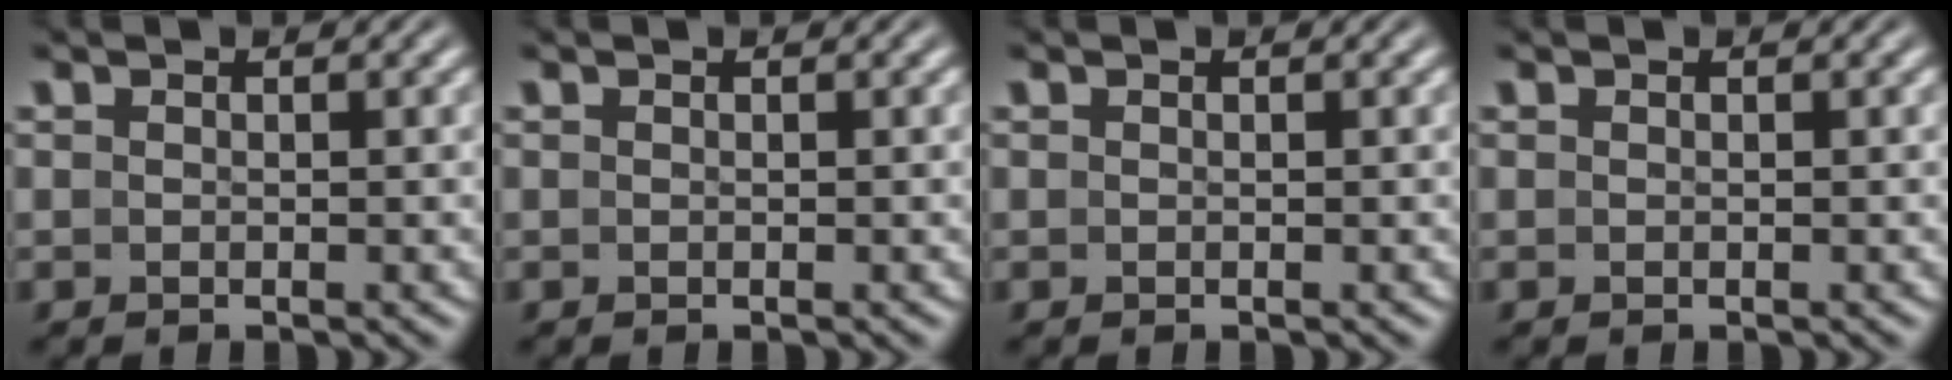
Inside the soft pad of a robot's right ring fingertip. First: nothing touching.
{"total": 0.0}
{"total": 0.0}
{"total": 0.0}